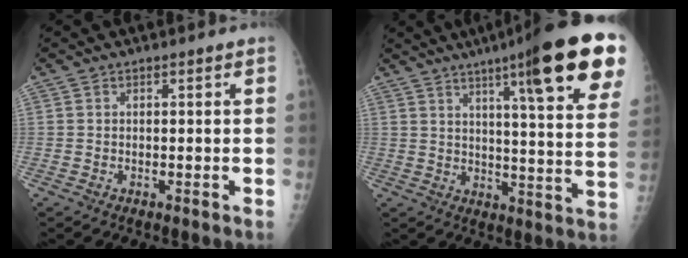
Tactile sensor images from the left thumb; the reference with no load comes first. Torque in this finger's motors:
{"motor_torque": [0.52, 0.57, 1.34, -1.43, 0.12]}